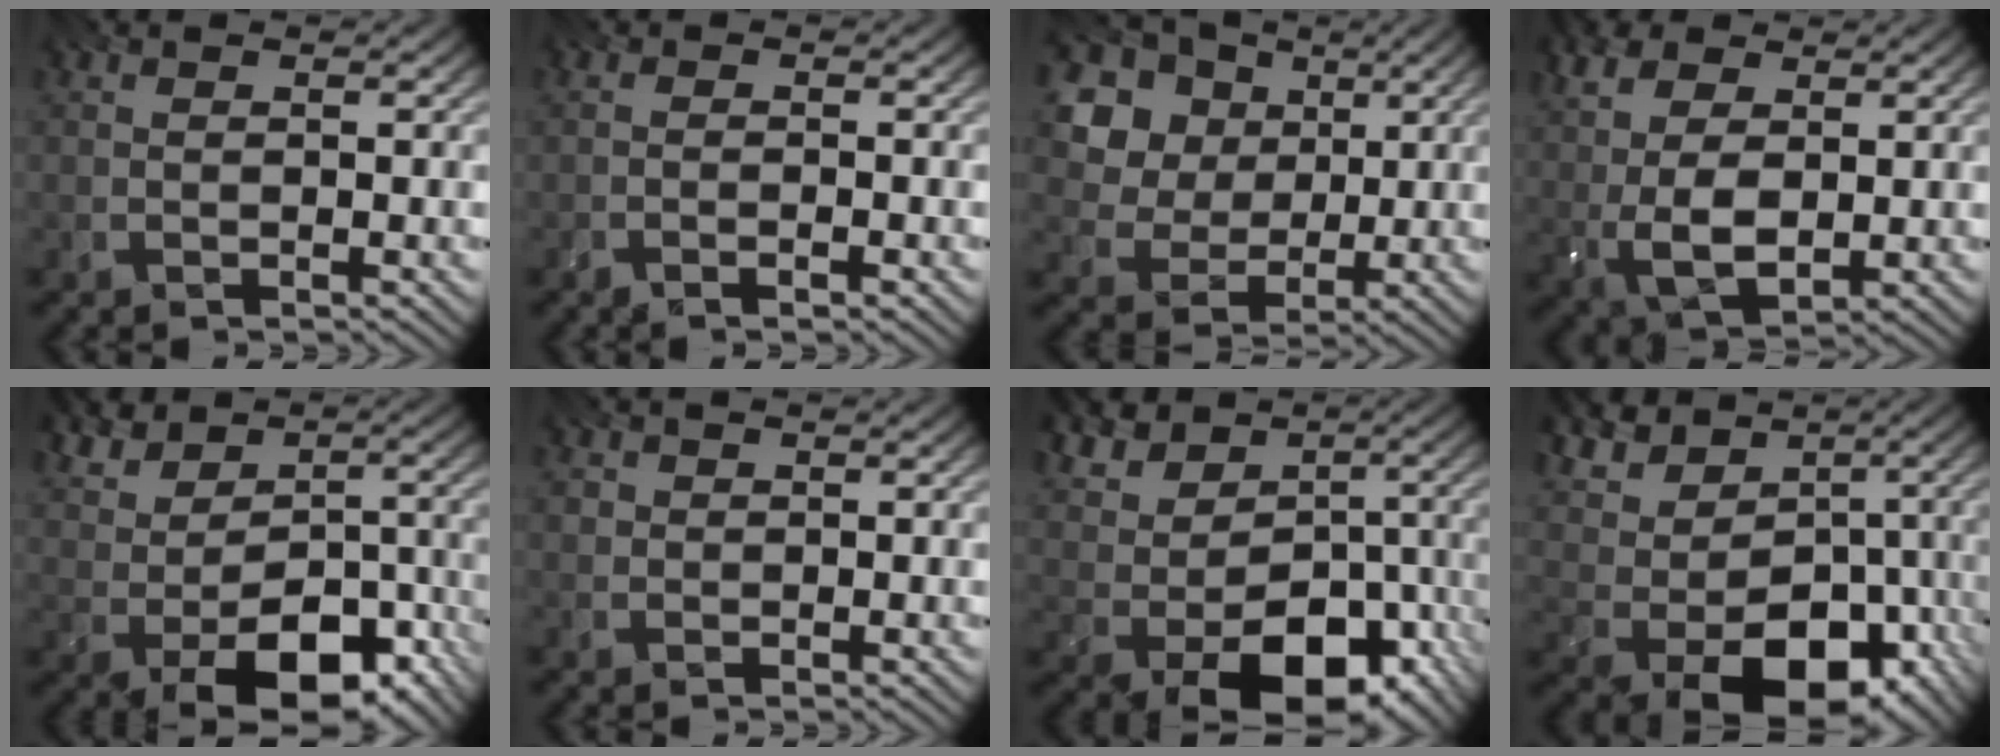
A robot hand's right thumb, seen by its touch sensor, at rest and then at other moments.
{"total": 1.4, "force": [-1.2, 0.0, 0.7], "torque": [-0.008, 0.000, -0.034]}
{"total": 13.8, "force": [5.3, 10.9, 6.5], "torque": [-0.203, 0.033, 0.126]}
{"total": 9.1, "force": [1.8, 5.8, 6.7], "torque": [-0.179, 0.003, 0.030]}
{"total": 11.2, "force": [-3.1, 7.4, 7.9], "torque": [-0.118, -0.012, -0.043]}
{"total": 1.1, "force": [0.0, 1.1, 0.0], "torque": [0.001, -0.003, -0.002]}
{"total": 14.2, "force": [-2.3, 10.7, 9.0], "torque": [-0.170, -0.022, -0.016]}
{"total": 14.4, "force": [-1.1, 11.2, 9.0], "torque": [-0.183, -0.018, 0.009]}